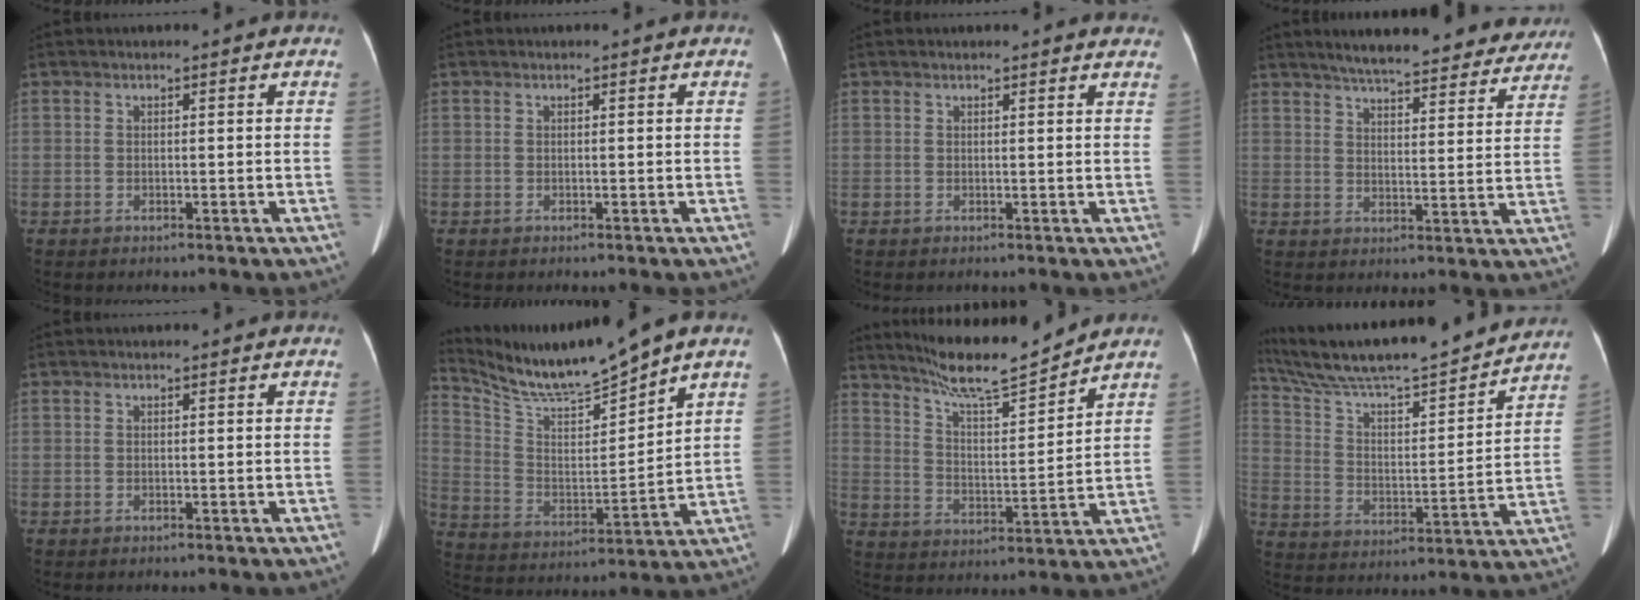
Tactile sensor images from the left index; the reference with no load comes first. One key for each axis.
{"total": 0.0}
{"total": 6.0, "fx": 5.7, "fy": 1.0, "fz": 1.3, "tx": -0.004, "ty": 0.007, "tz": 0.042}
{"total": 22.0, "fx": 19.5, "fy": 4.6, "fz": 9.2, "tx": -0.127, "ty": 0.001, "tz": 0.242}
{"total": 0.0}
{"total": 12.2, "fx": 11.2, "fy": -1.4, "fz": 4.5, "tx": -0.096, "ty": -0.001, "tz": 0.223}
{"total": 12.0, "fx": 11.1, "fy": -0.2, "fz": 4.6, "tx": -0.088, "ty": -0.005, "tz": 0.192}
{"total": 24.3, "fx": 21.4, "fy": 2.0, "fz": 11.3, "tx": -0.201, "ty": 0.006, "tz": 0.330}